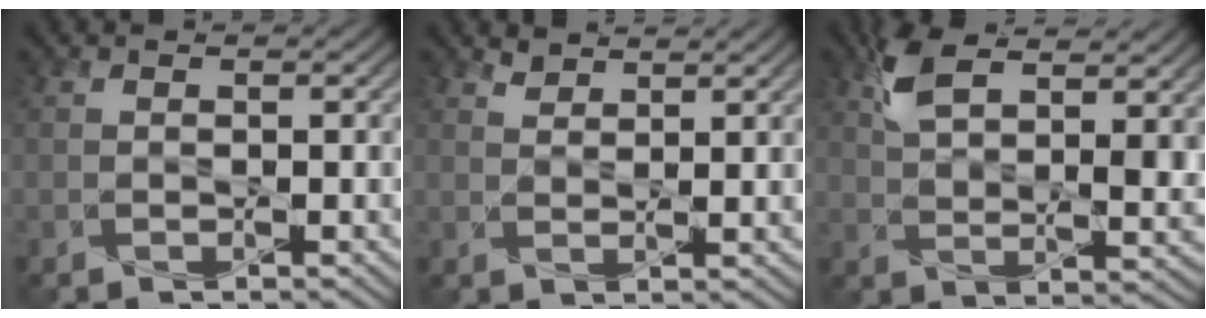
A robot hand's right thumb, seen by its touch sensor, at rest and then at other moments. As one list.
[{"total": 2.2, "force": [1.9, 0.4, 0.9], "torque": [-0.019, 0.001, 0.041]}, {"total": 10.3, "force": [5.1, 4.1, 8.0], "torque": [-0.165, 0.000, 0.100]}]